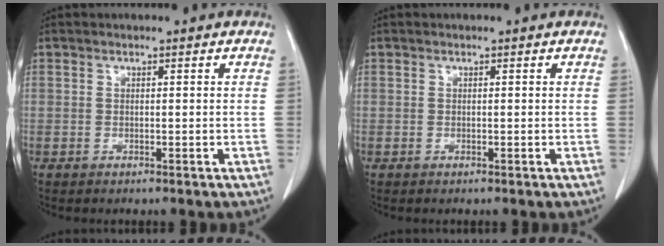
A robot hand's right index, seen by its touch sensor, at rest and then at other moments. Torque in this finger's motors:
{"motor_torque": [0.00, 0.00, 0.00, 0.00]}